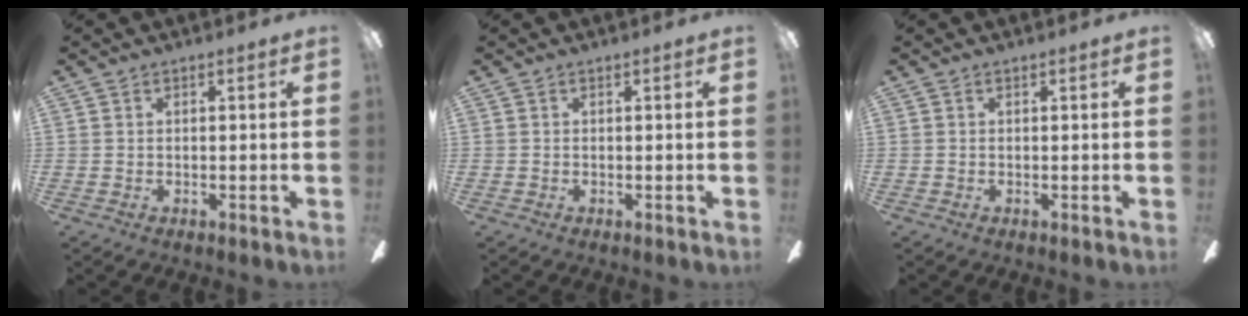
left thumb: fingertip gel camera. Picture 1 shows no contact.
{"total": 0.0}
{"total": 0.0}